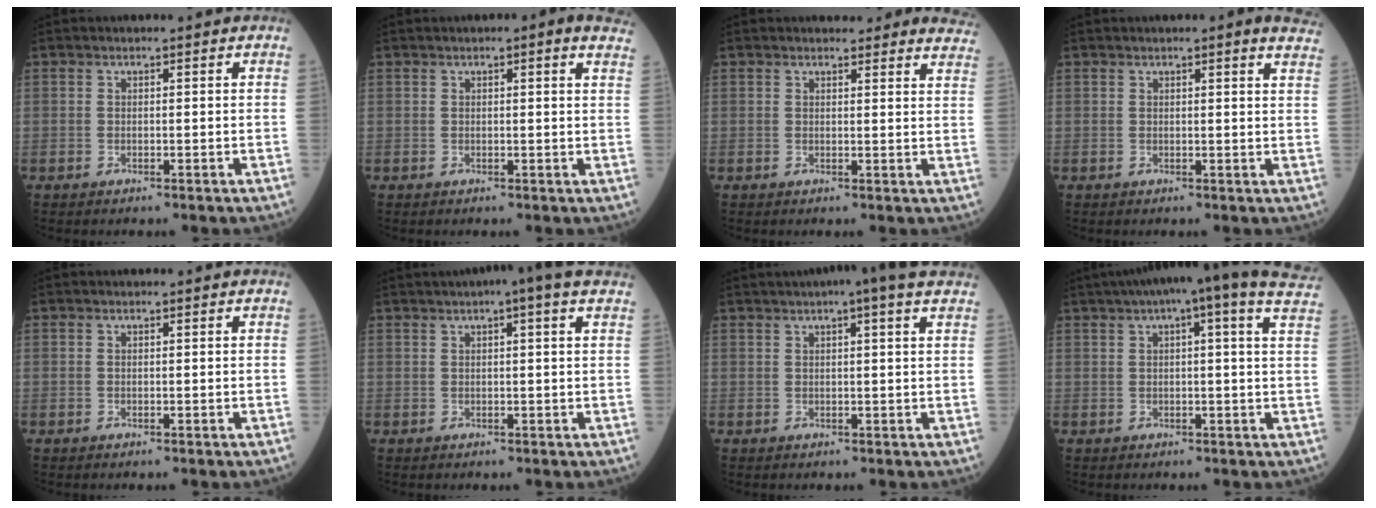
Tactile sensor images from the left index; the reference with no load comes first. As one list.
[{"total": 6.1, "force": [4.7, 1.1, 3.7], "torque": [-0.041, 0.012, 0.045]}, {"total": 12.5, "force": [11.8, 3.1, 2.6], "torque": [0.002, -0.013, 0.115]}, {"total": 8.2, "force": [7.0, 1.0, 4.2], "torque": [-0.043, 0.001, 0.065]}, {"total": 0.0}, {"total": 6.9, "force": [5.0, 0.6, 4.7], "torque": [-0.072, 0.034, 0.070]}, {"total": 8.7, "force": [6.8, 0.6, 5.4], "torque": [-0.082, 0.034, 0.087]}, {"total": 17.8, "force": [14.1, 1.0, 10.8], "torque": [-0.169, 0.040, 0.173]}]